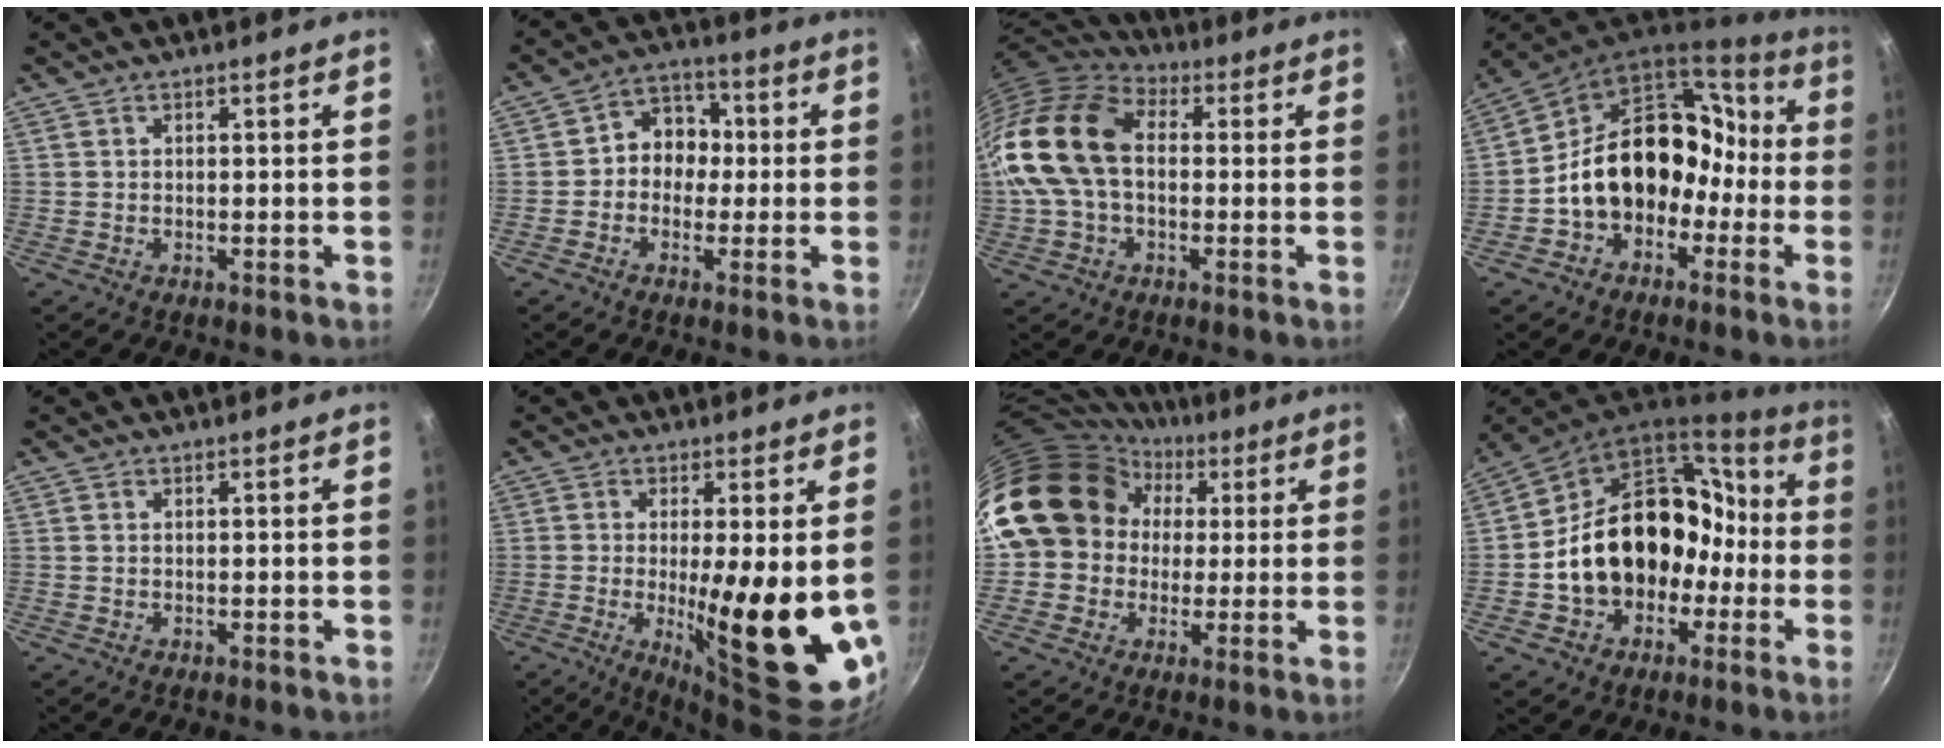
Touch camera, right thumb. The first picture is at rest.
{"total": 7.4, "force": [-0.2, 6.4, 3.7], "torque": [-0.006, 0.023, -0.023]}
{"total": 19.7, "force": [0.5, 13.3, 14.5], "torque": [-0.286, 0.038, -0.003]}
{"total": 19.0, "force": [-3.9, 14.9, 11.1], "torque": [-0.115, 0.090, -0.054]}
{"total": 0.0}
{"total": 16.6, "force": [-0.9, 3.8, 16.1], "torque": [-0.229, -0.028, -0.005]}
{"total": 17.3, "force": [2.3, 15.2, 8.0], "torque": [-0.113, 0.044, 0.029]}
{"total": 22.6, "force": [-3.5, 17.7, 13.7], "torque": [-0.185, 0.081, -0.036]}